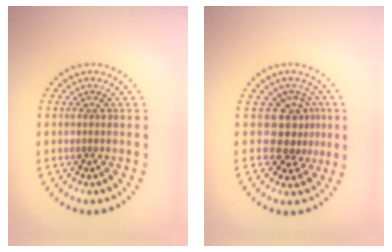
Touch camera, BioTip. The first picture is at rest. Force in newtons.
{"total": 3.4, "press": 2.5, "slide": 2.3}